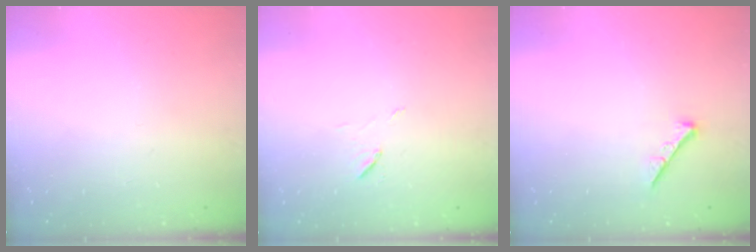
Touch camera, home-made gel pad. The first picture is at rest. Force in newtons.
{"total": 6.6, "press": 6.3, "slide": 2.0}
{"total": 0.0}